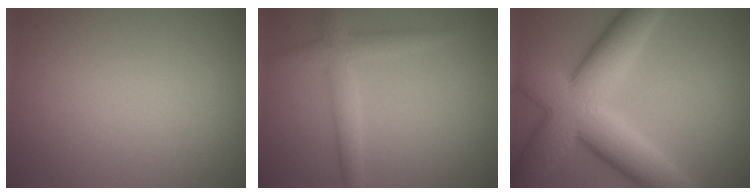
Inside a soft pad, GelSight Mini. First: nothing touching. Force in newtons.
{"total": 2.8, "press": 2.8, "slide": 0.1}
{"total": 10.8, "press": 10.8, "slide": 0.7}